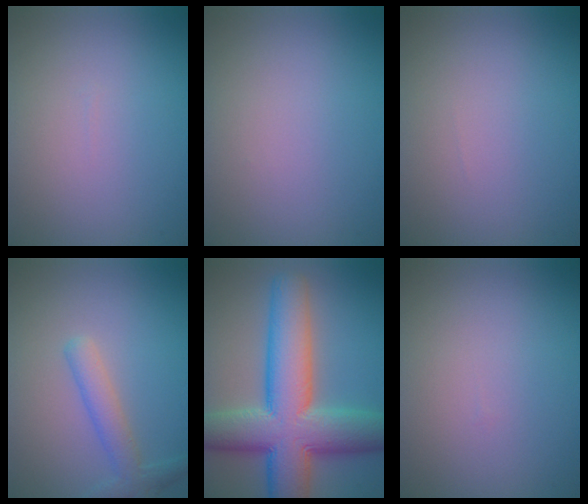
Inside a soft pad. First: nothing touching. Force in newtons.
{"total": 0.0}
{"total": 0.0}
{"total": 2.6, "press": 2.6, "slide": 0.1}
{"total": 12.3, "press": 12.3, "slide": 0.4}
{"total": 0.0}